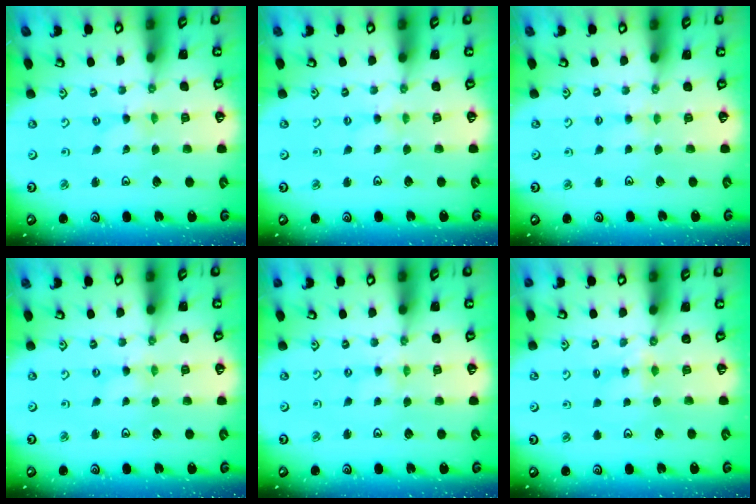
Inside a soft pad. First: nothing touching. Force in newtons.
{"total": 1.6, "press": 1.6, "slide": 0.2}
{"total": 1.9, "press": 1.9, "slide": 0.4}
{"total": 0.0}
{"total": 0.0}
{"total": 3.6, "press": 3.6, "slide": 0.3}